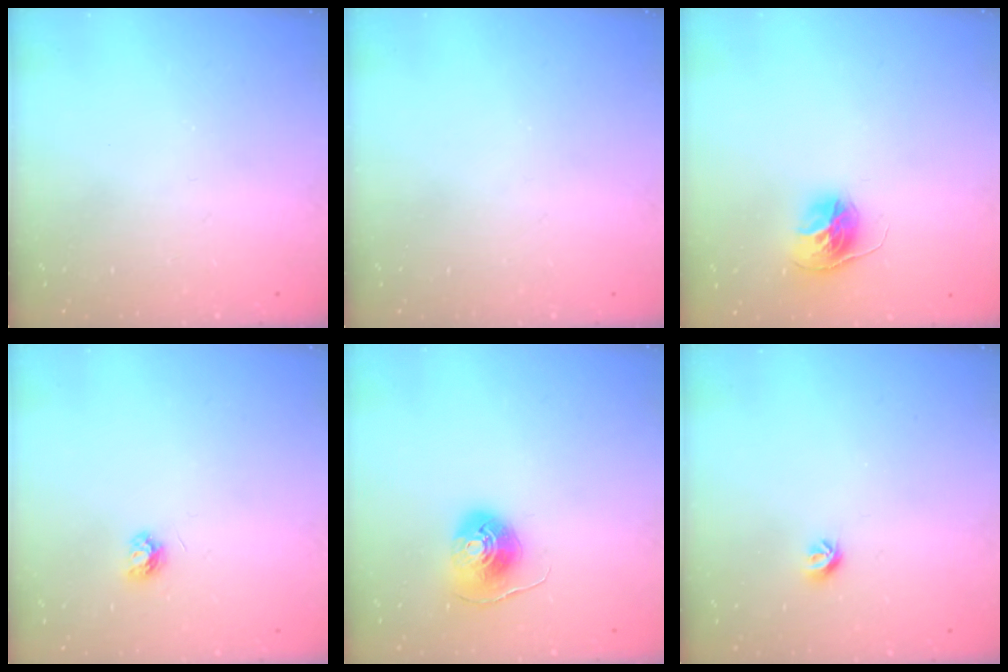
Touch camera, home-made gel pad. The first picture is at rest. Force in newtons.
{"total": 0.0}
{"total": 11.8, "press": 11.7, "slide": 0.8}
{"total": 4.0, "press": 4.0, "slide": 0.4}
{"total": 8.5, "press": 8.5, "slide": 0.3}
{"total": 4.7, "press": 4.6, "slide": 0.9}